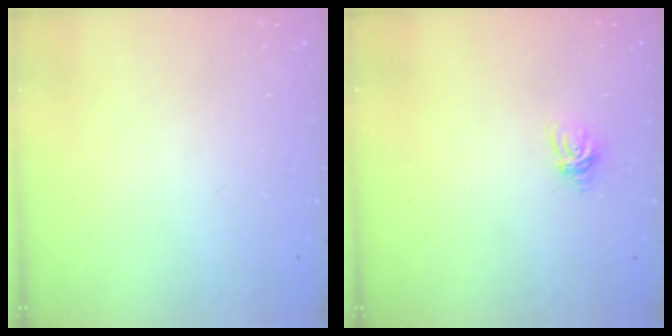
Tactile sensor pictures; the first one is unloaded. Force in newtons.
{"total": 5.9, "press": 5.9, "slide": 0.4}